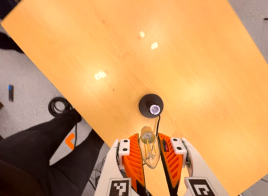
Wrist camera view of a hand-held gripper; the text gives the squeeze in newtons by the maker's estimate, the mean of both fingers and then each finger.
{"total": 16.8, "left": 18.4, "right": 15.1}